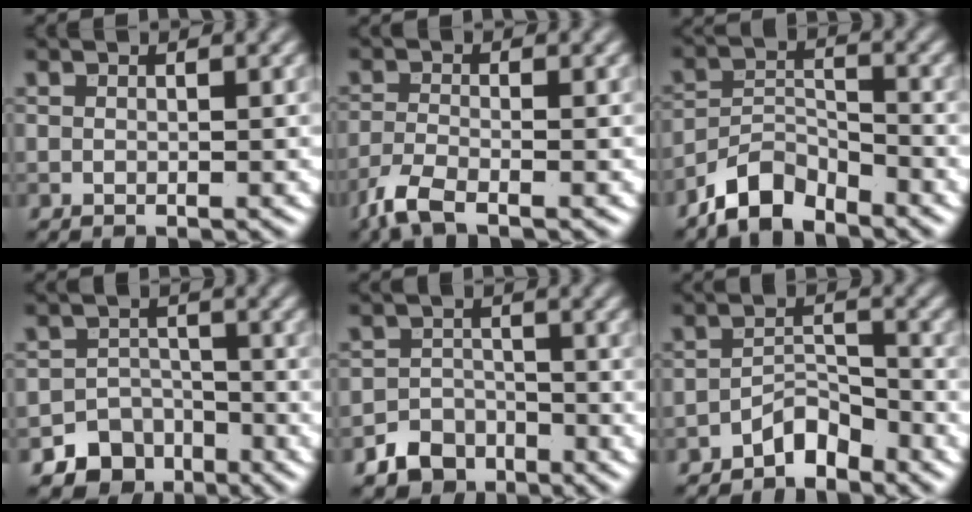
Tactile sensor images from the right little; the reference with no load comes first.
{"total": 3.4, "force": [-2.5, 0.8, 2.2], "torque": [-0.055, -0.011, -0.063]}
{"total": 4.9, "force": [-4.1, 1.6, 1.9], "torque": [-0.029, 0.000, -0.087]}
{"total": 5.1, "force": [-3.6, 3.5, 0.7], "torque": [0.014, -0.002, -0.049]}
{"total": 3.4, "force": [-2.5, 2.2, 0.6], "torque": [-0.002, 0.002, -0.049]}
{"total": 2.7, "force": [-2.3, 0.9, 1.0], "torque": [-0.013, 0.015, -0.045]}